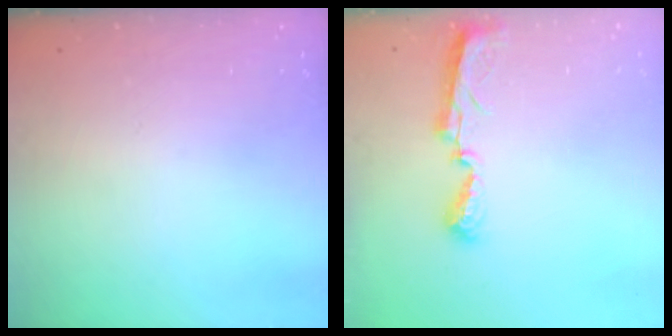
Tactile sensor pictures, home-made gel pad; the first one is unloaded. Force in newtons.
{"total": 8.9, "press": 8.9, "slide": 0.2}